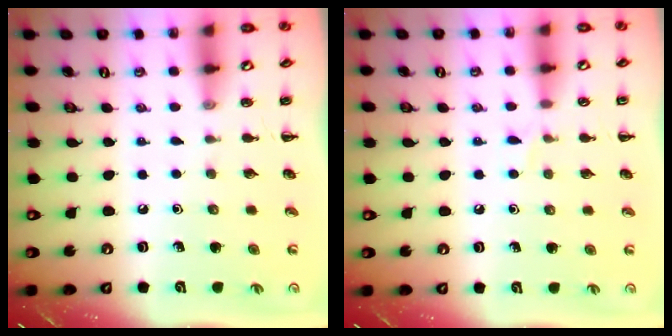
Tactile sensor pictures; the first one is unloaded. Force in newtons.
{"total": 3.3, "press": 3.2, "slide": 1.0}